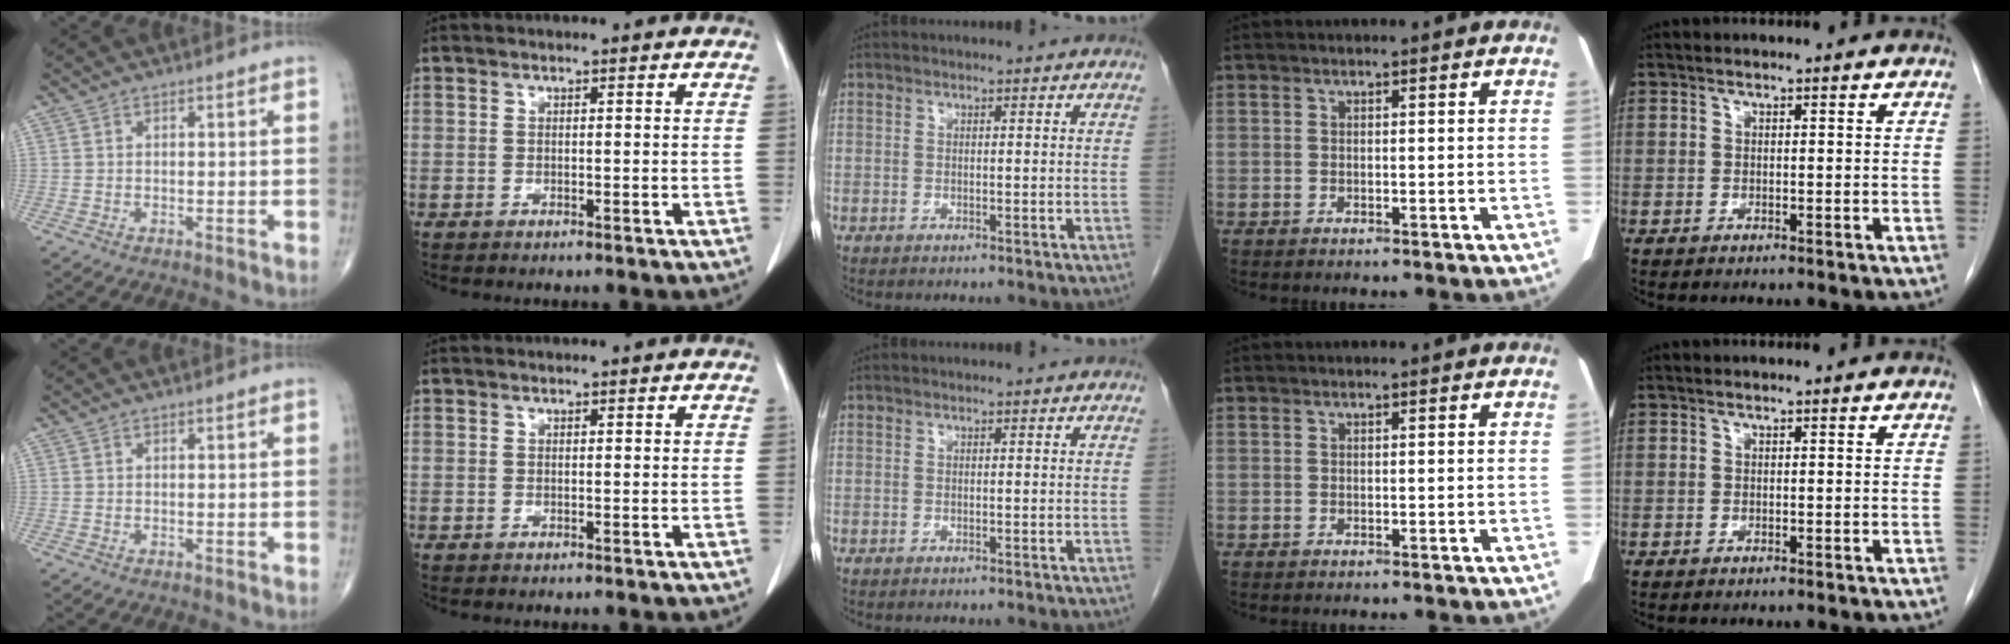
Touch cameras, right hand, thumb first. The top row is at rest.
{}